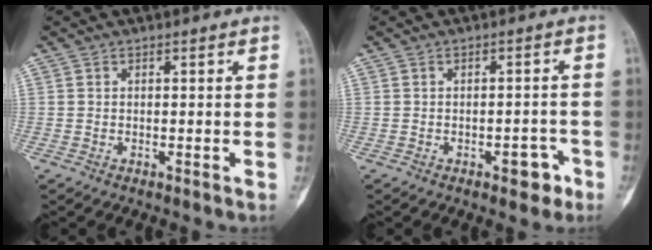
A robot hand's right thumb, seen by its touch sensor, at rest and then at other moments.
{"total": 4.1, "force": [-2.1, 2.2, 2.7], "torque": [-0.020, 0.019, -0.023]}